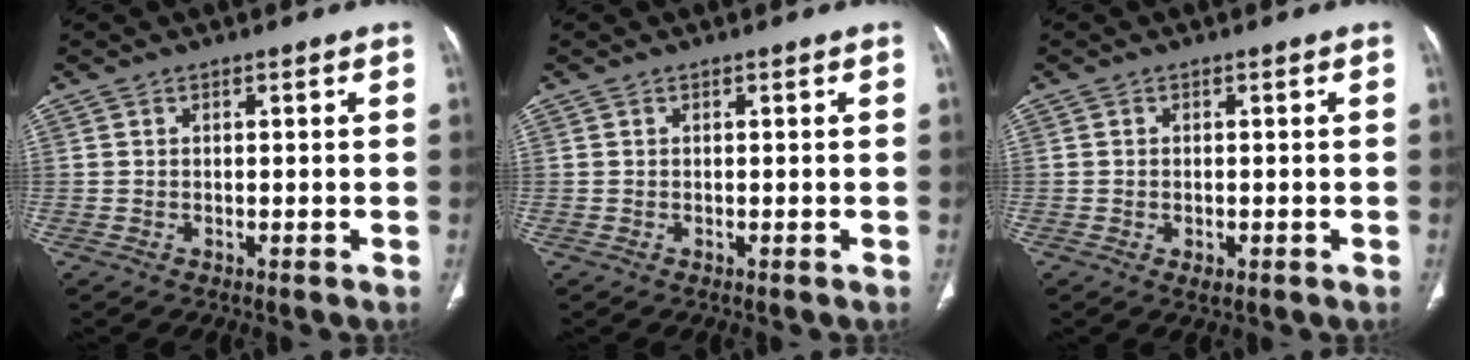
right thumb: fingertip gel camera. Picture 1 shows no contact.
{"total": 0.0}
{"total": 1.7, "force": [-0.6, 1.0, 1.2], "torque": [-0.016, 0.001, -0.005]}